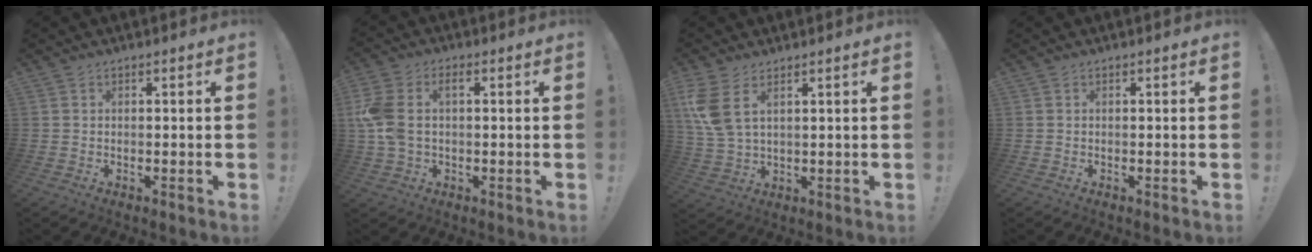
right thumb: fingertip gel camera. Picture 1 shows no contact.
{"total": 8.2, "force": [0.9, 5.6, 6.0], "torque": [-0.136, 0.001, 0.015]}
{"total": 8.4, "force": [4.2, 4.0, 6.1], "torque": [-0.129, -0.022, 0.079]}
{"total": 0.0}